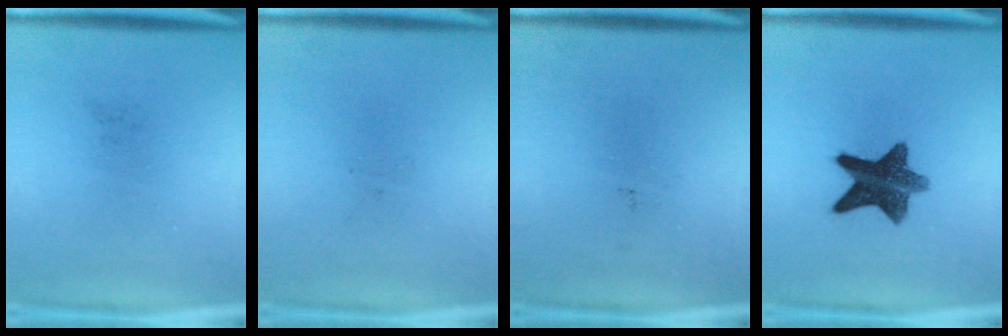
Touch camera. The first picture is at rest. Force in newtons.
{"total": 0.0}
{"total": 0.0}
{"total": 11.1}